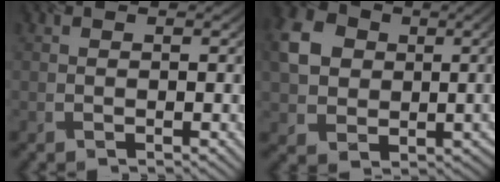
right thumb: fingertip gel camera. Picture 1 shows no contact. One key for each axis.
{"total": 8.5, "fx": 1.0, "fy": 7.4, "fz": 4.1, "tx": -0.111, "ty": 0.000, "tz": 0.018}